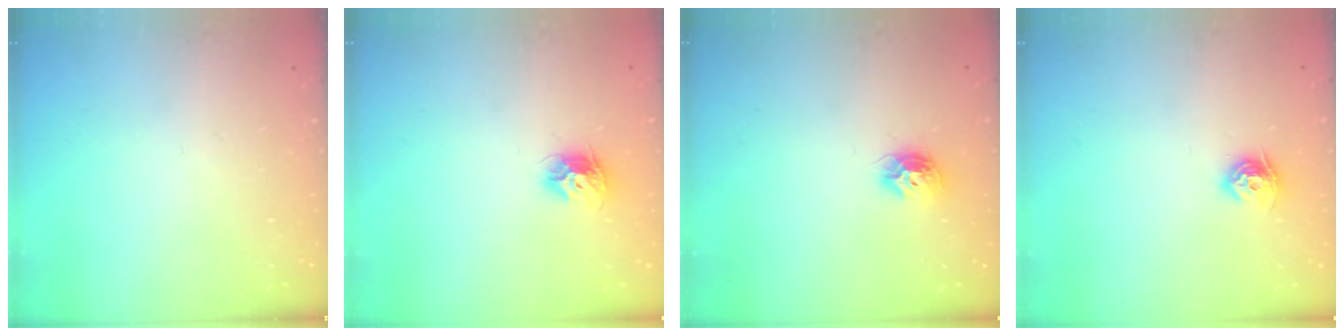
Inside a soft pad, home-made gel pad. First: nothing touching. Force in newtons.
{"total": 8.9, "press": 8.9, "slide": 0.1}
{"total": 8.6, "press": 8.5, "slide": 0.1}
{"total": 7.8, "press": 7.8, "slide": 0.4}